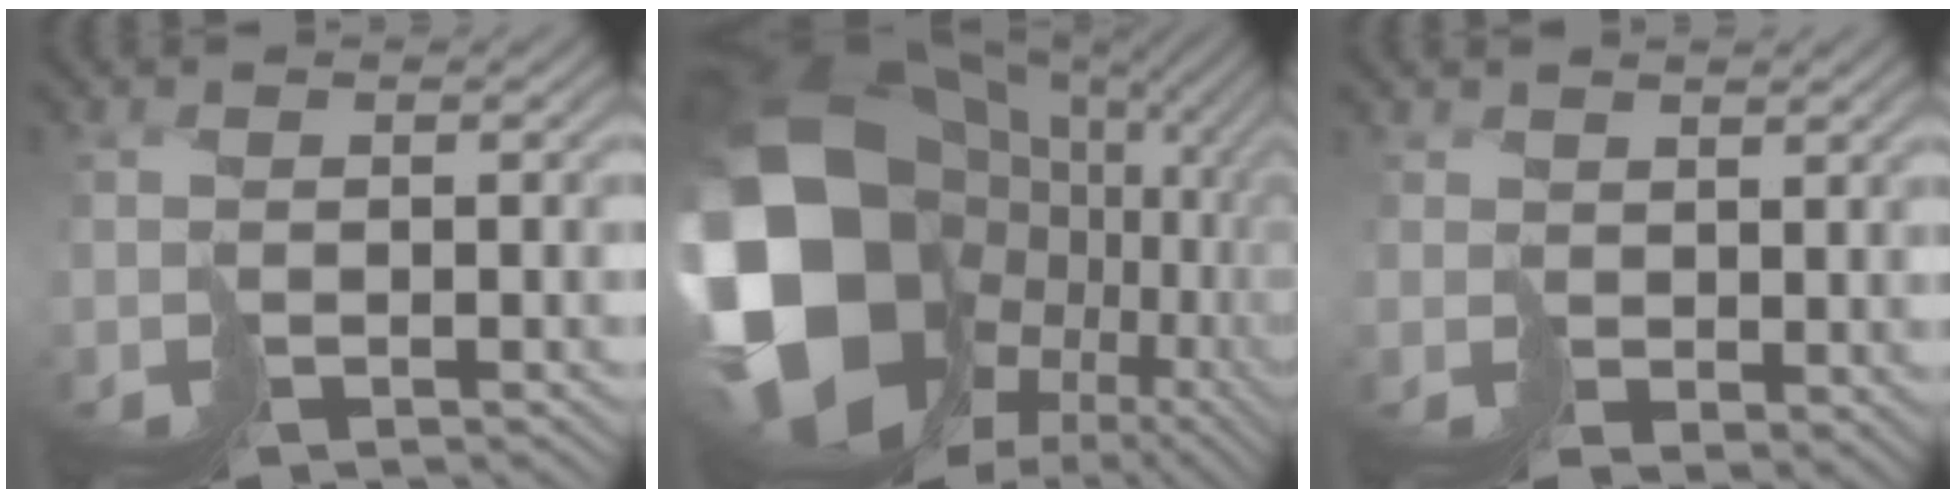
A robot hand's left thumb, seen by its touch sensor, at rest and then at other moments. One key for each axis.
{"total": 22.2, "fx": 2.2, "fy": 18.1, "fz": 12.7, "tx": -0.314, "ty": -0.069, "tz": 0.070}
{"total": 2.2, "fx": 0.2, "fy": 1.7, "fz": 1.4, "tx": -0.033, "ty": -0.008, "tz": 0.012}